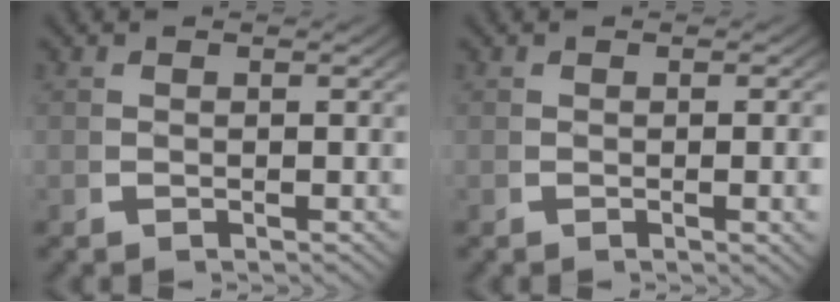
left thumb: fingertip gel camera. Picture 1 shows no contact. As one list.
[{"total": 1.6, "force": [-0.2, 0.2, 1.6], "torque": [-0.020, -0.001, -0.005]}]